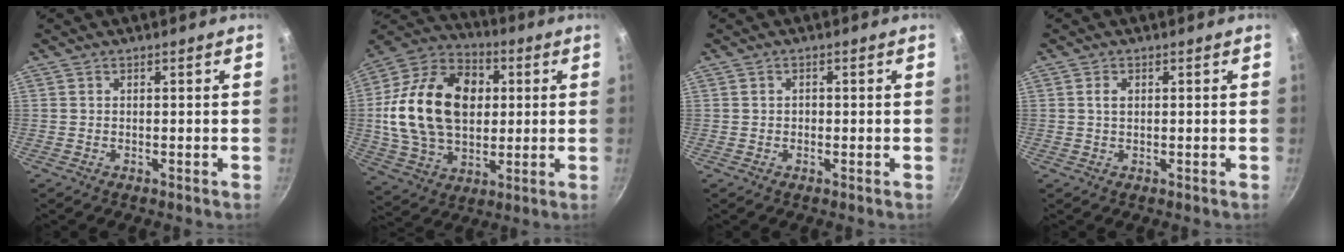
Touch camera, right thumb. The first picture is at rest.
{"total": 24.3, "force": [2.7, 17.0, 17.2], "torque": [-0.284, 0.014, 0.043]}
{"total": 1.1, "force": [0.0, 1.0, 0.6], "torque": [-0.007, 0.005, -0.001]}
{"total": 1.9, "force": [0.5, 1.2, 1.4], "torque": [-0.022, 0.002, 0.008]}